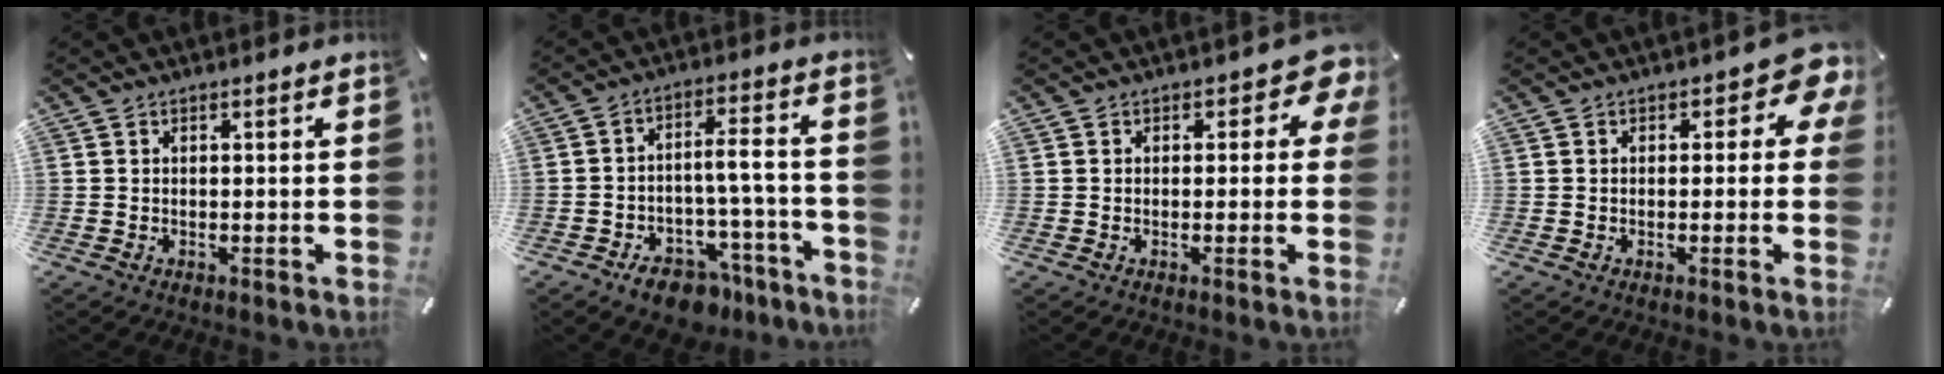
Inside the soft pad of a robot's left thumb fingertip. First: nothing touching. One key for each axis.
{"total": 10.2, "fx": -5.8, "fy": 5.6, "fz": 6.3, "tx": -0.089, "ty": 0.058, "tz": -0.094}
{"total": 5.0, "fx": 1.3, "fy": 3.0, "fz": 3.8, "tx": -0.036, "ty": -0.005, "tz": 0.015}
{"total": 6.0, "fx": 1.6, "fy": 3.5, "fz": 4.6, "tx": -0.051, "ty": -0.007, "tz": 0.023}